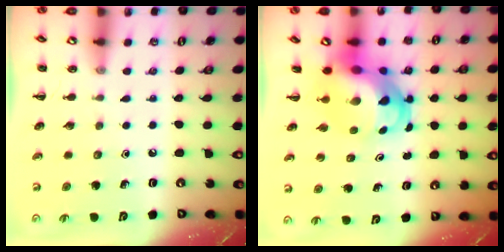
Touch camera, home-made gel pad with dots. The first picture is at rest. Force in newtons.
{"total": 7.8, "press": 7.5, "slide": 2.1}